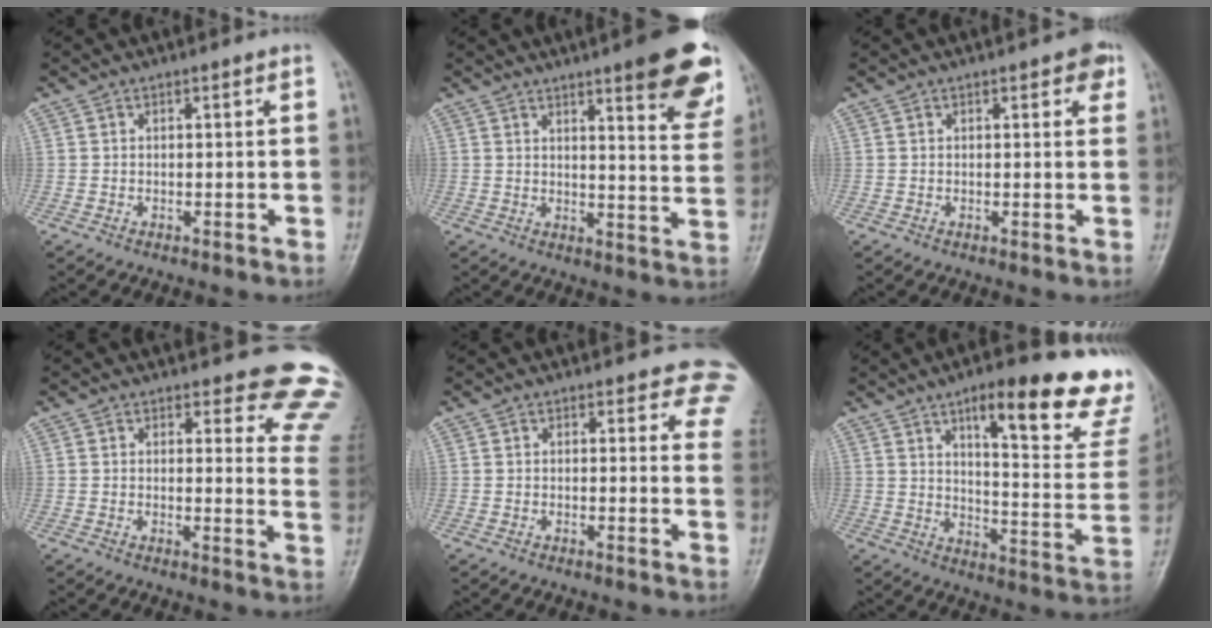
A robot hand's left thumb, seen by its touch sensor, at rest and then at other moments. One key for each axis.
{"total": 14.3, "fx": 8.5, "fy": 2.9, "fz": 11.0, "tx": -0.107, "ty": -0.045, "tz": 0.104}
{"total": 3.1, "fx": 1.5, "fy": 1.4, "fz": 2.3, "tx": -0.012, "ty": -0.001, "tz": 0.011}
{"total": 12.9, "fx": 12.1, "fy": 3.6, "fz": 2.8, "tx": 0.026, "ty": -0.112, "tz": 0.095}
{"total": 10.2, "fx": 9.0, "fy": 4.0, "fz": 2.5, "tx": 0.030, "ty": -0.054, "tz": 0.063}
{"total": 23.7, "fx": 15.1, "fy": 6.0, "fz": 17.3, "tx": -0.188, "ty": -0.075, "tz": 0.203}